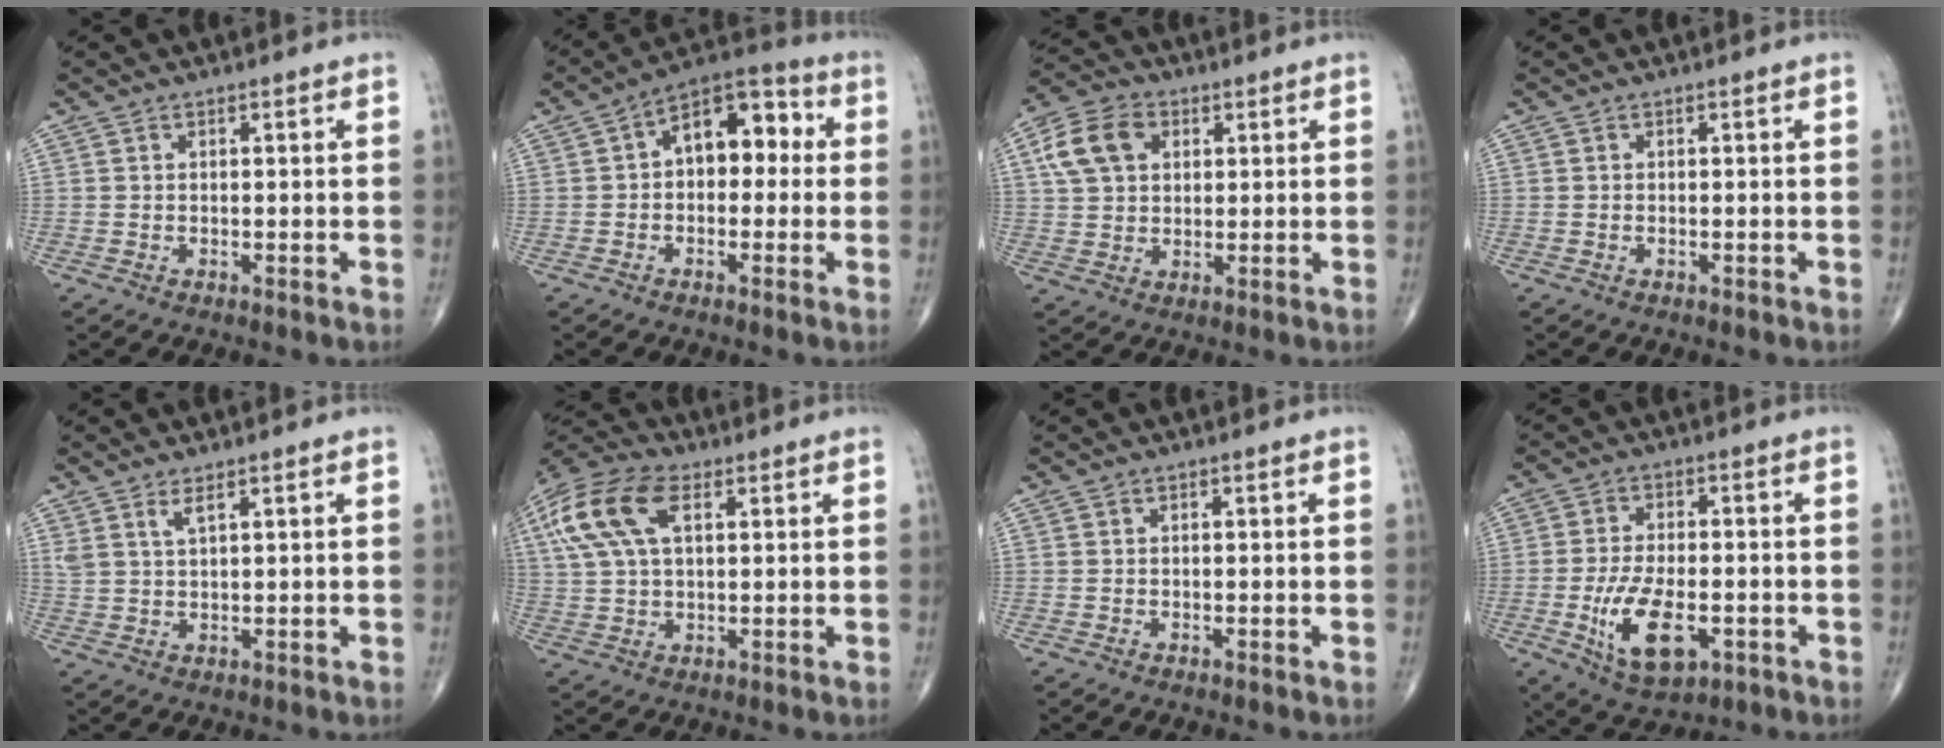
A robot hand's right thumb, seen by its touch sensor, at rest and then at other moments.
{"total": 11.1, "force": [1.1, 6.8, 8.6], "torque": [-0.092, 0.038, 0.001]}
{"total": 9.9, "force": [3.2, 7.0, 6.2], "torque": [-0.106, 0.008, 0.054]}
{"total": 0.0}
{"total": 2.7, "force": [1.8, 0.6, 2.0], "torque": [-0.042, -0.011, 0.042]}
{"total": 14.4, "force": [5.0, 7.5, 11.2], "torque": [-0.240, 0.017, 0.090]}
{"total": 0.0}
{"total": 11.6, "force": [-3.4, 5.8, 9.5], "torque": [-0.168, 0.000, -0.049]}